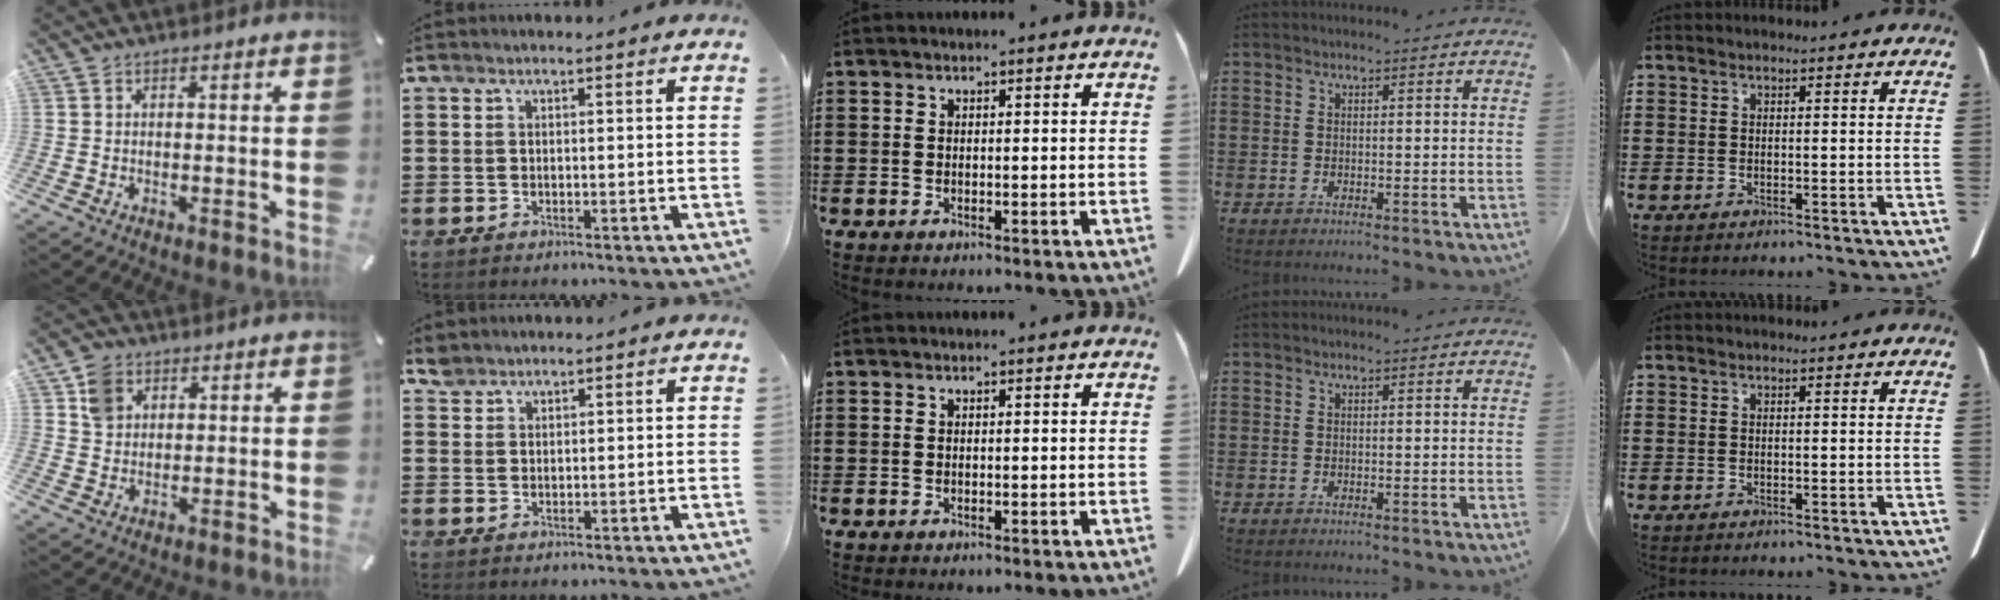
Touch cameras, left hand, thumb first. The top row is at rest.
{"thumb": {"total": 5.9, "force": [2.7, 4.9, 1.9], "torque": [-0.036, 0.006, 0.050]}, "index": {"total": 2.7, "force": [2.6, 0.9, 0.3], "torque": [-0.014, 0.000, 0.051]}}